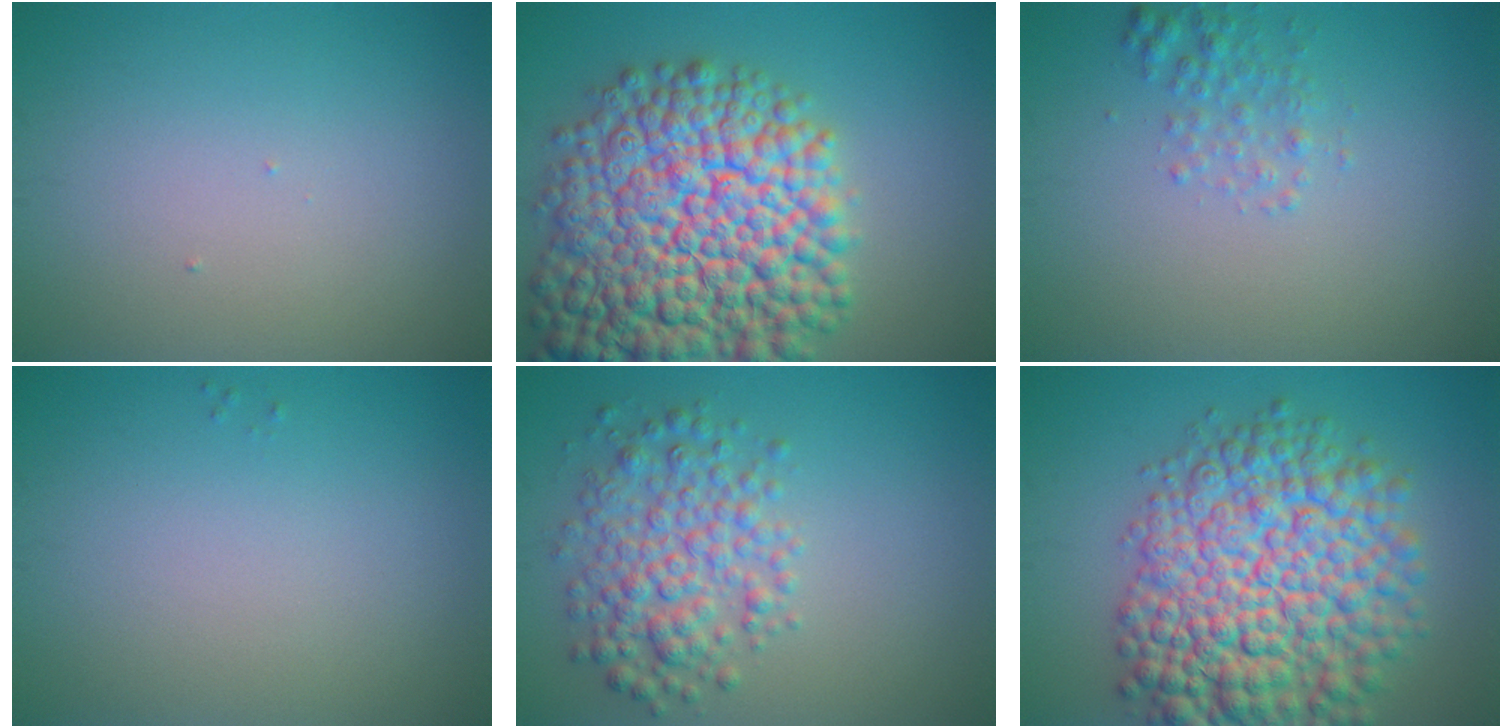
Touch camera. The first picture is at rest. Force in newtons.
{"total": 16.8, "press": 16.8, "slide": 0.7}
{"total": 1.7, "press": 1.7, "slide": 0.1}
{"total": 0.0}
{"total": 4.8, "press": 4.8, "slide": 0.1}
{"total": 12.7, "press": 12.7, "slide": 0.4}